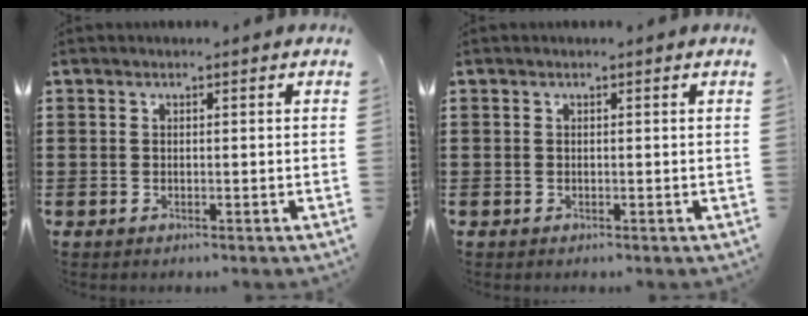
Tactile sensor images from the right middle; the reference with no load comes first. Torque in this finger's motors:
{"motor_torque": [0.10, -0.04, -0.02, 0.01]}